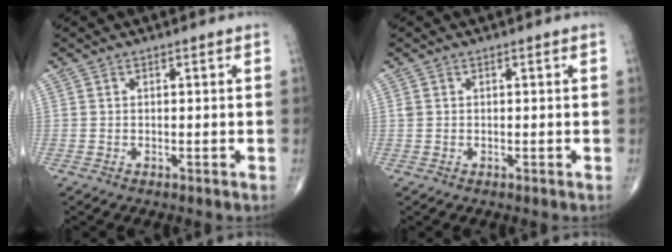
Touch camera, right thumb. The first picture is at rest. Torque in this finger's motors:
{"motor_torque": [-0.27, 0.00, 0.07, -0.08, -0.03]}